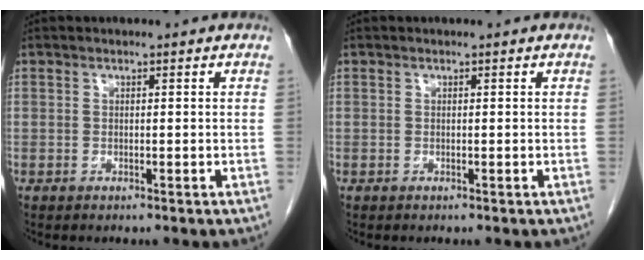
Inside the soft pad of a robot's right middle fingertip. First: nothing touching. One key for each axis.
{"total": 0.0}